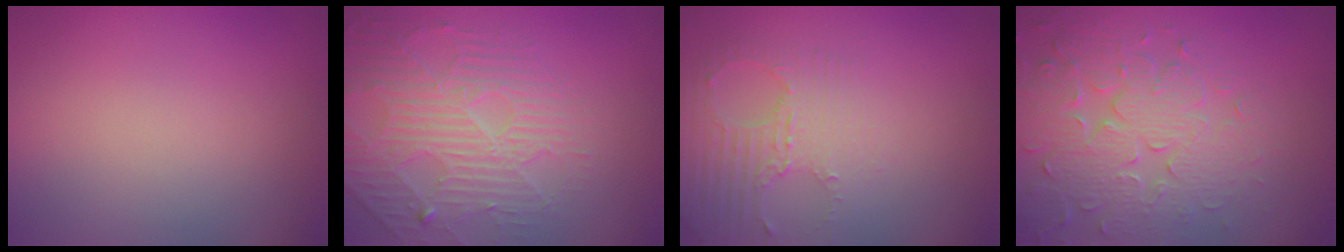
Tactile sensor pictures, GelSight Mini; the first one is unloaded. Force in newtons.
{"total": 4.1, "press": 4.0, "slide": 1.0}
{"total": 2.9, "press": 2.7, "slide": 1.1}
{"total": 6.5, "press": 5.5, "slide": 3.5}